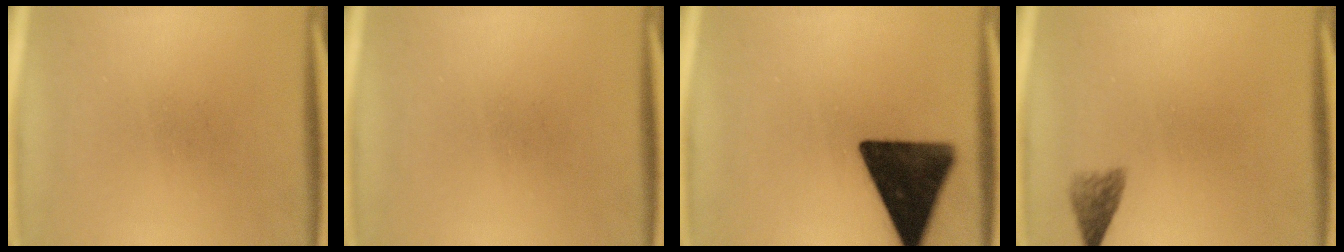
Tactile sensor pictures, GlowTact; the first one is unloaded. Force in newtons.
{"total": 0.0}
{"total": 16.5}
{"total": 2.3}